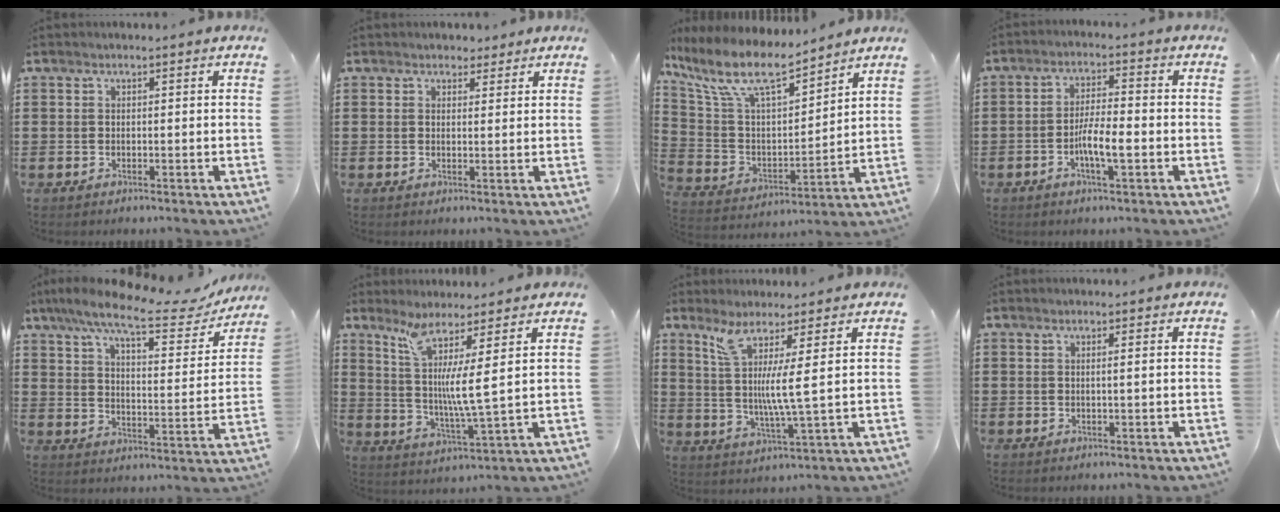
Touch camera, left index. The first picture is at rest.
{"total": 2.0, "force": [1.6, 1.1, 0.1], "torque": [0.000, 0.004, 0.028]}
{"total": 10.3, "force": [8.0, 2.6, 5.9], "torque": [-0.148, -0.044, 0.138]}
{"total": 5.4, "force": [-1.9, 1.1, 5.0], "torque": [-0.096, 0.001, -0.040]}
{"total": 10.5, "force": [8.4, 1.7, 6.1], "torque": [-0.133, -0.041, 0.136]}
{"total": 6.5, "force": [3.3, -1.0, 5.5], "torque": [-0.121, -0.026, 0.052]}
{"total": 6.5, "force": [2.7, -0.8, 5.9], "torque": [-0.124, -0.009, 0.044]}
{"total": 0.8, "force": [0.2, -0.3, 0.7], "torque": [-0.012, -0.007, 0.004]}